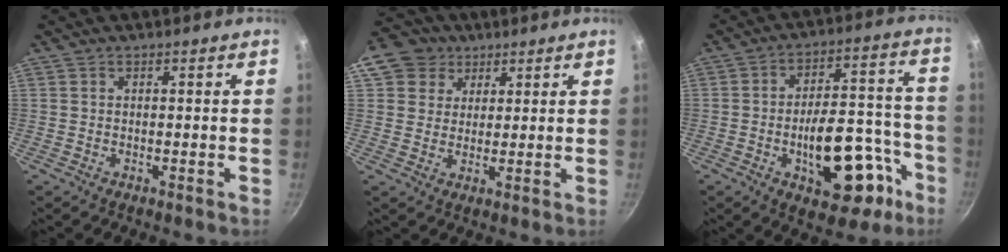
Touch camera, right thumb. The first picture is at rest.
{"total": 8.4, "force": [4.2, 6.9, 2.3], "torque": [-0.013, 0.003, 0.064]}
{"total": 19.5, "force": [-7.9, 9.7, 14.9], "torque": [-0.156, 0.063, -0.103]}